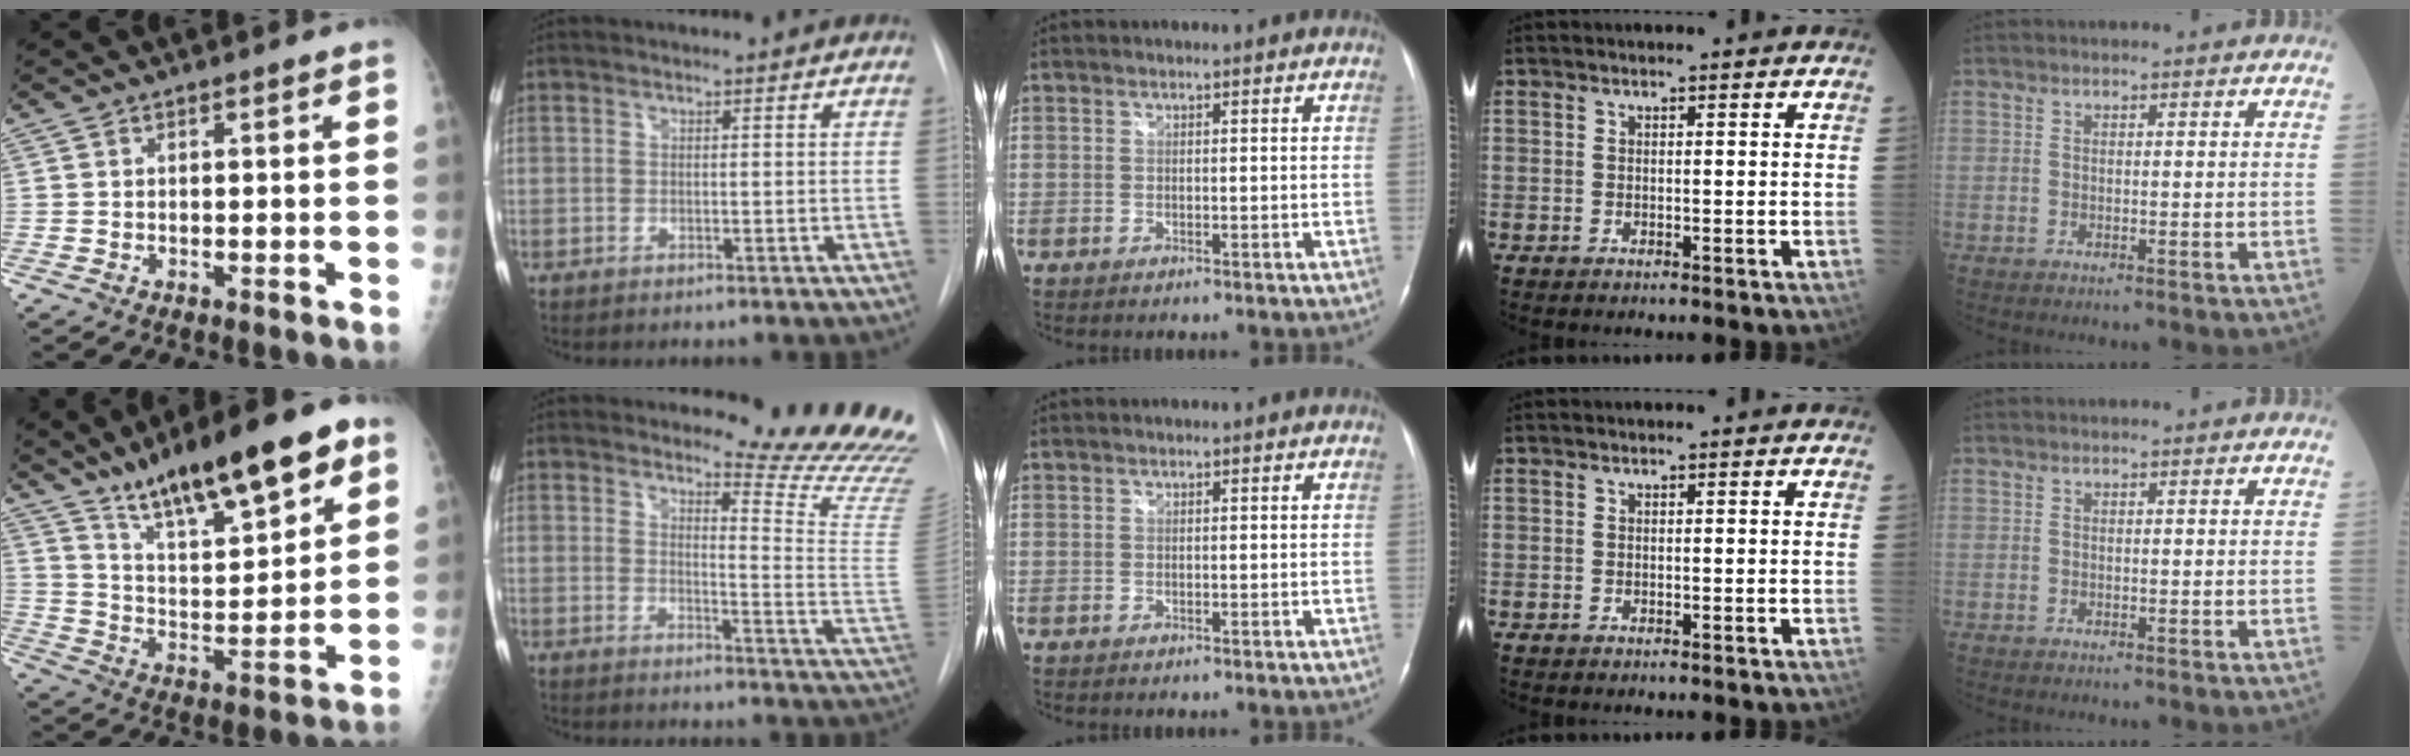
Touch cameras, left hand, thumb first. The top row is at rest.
{"thumb": {"total": 20.9, "force": [13.5, 5.8, 14.8], "torque": [-0.205, -0.050, 0.227]}, "index": {"total": 15.7, "force": [15.1, -1.2, 4.2], "torque": [-0.053, -0.161, 0.163]}}